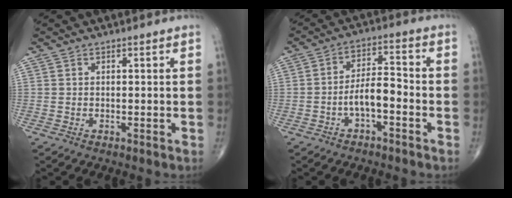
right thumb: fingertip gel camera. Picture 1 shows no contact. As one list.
[{"total": 6.5, "force": [-2.5, 2.6, 5.4], "torque": [-0.091, 0.035, -0.046]}]